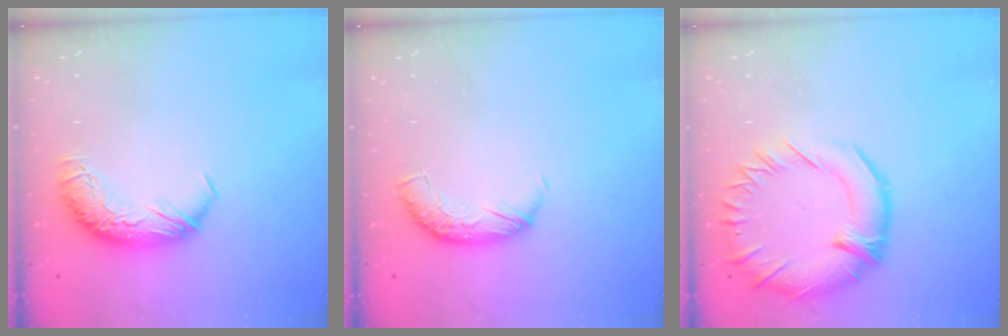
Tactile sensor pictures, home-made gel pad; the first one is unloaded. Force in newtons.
{"total": 4.2, "press": 4.1, "slide": 1.2}
{"total": 6.7, "press": 6.2, "slide": 2.6}